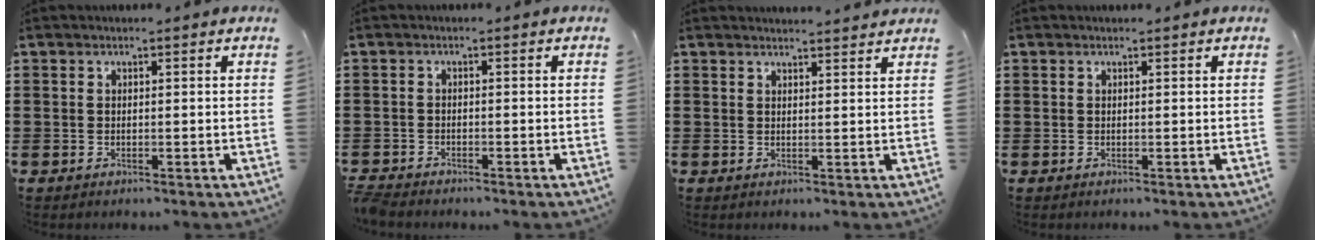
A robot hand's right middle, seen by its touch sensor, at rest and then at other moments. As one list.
[{"total": 1.7, "force": [-1.7, 0.1, 0.1], "torque": [-0.013, -0.003, -0.038]}, {"total": 1.8, "force": [1.8, -0.1, 0.0], "torque": [-0.004, 0.004, 0.035]}, {"total": 0.0}]